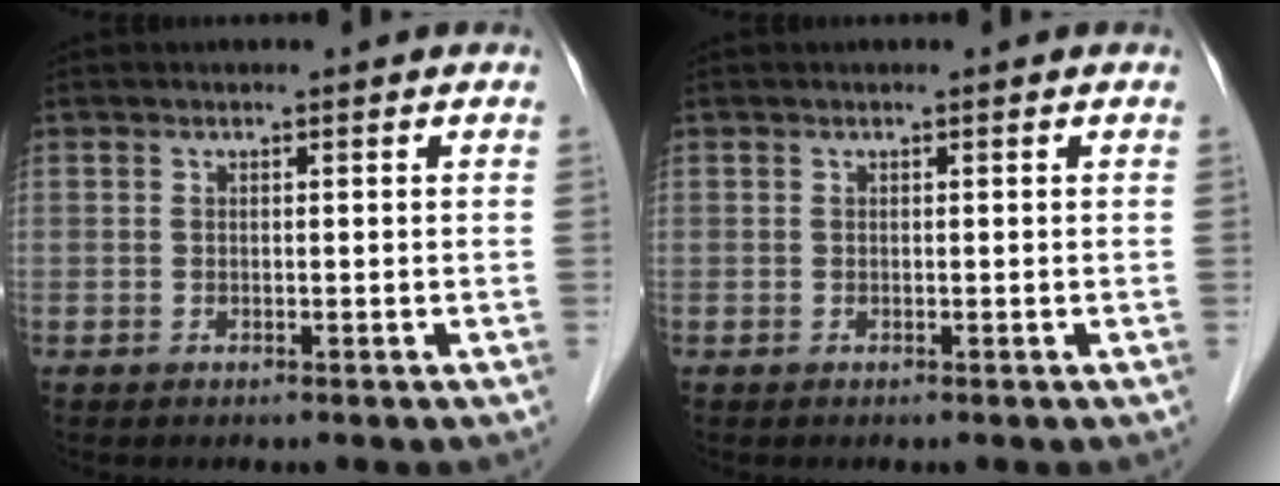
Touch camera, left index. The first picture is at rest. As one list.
[{"total": 0.0}]